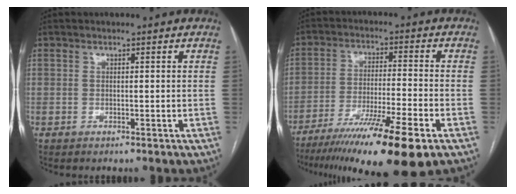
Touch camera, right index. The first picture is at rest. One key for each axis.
{"total": 16.8, "fx": -11.3, "fy": 0.2, "fz": 12.5, "tx": -0.191, "ty": -0.042, "tz": -0.187}